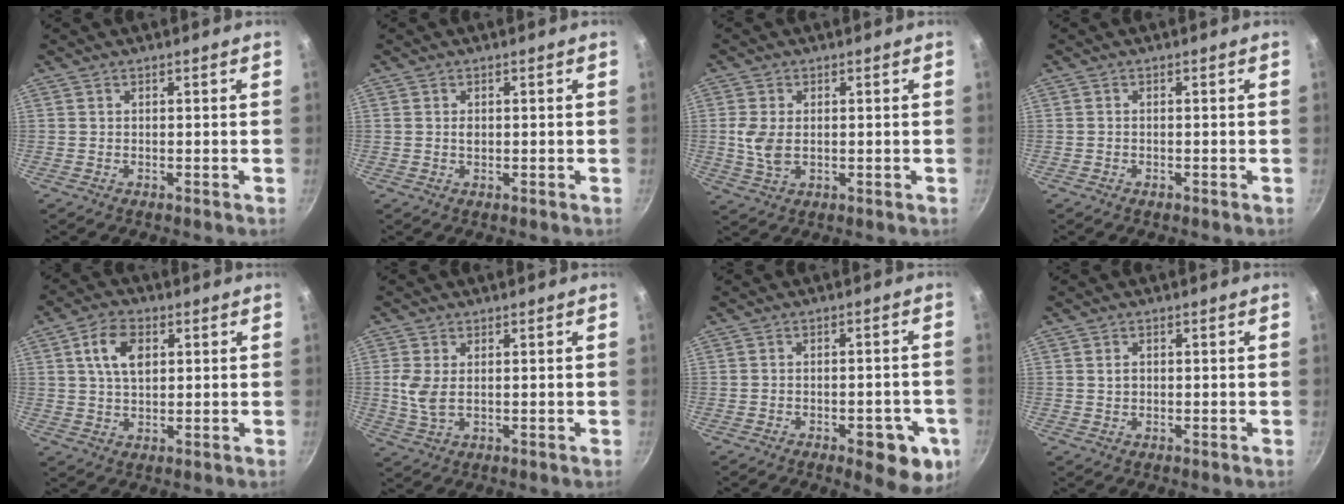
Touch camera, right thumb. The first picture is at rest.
{"total": 1.1, "force": [0.1, 0.7, 0.8], "torque": [-0.010, 0.000, 0.004]}
{"total": 5.4, "force": [0.2, 3.3, 4.2], "torque": [-0.097, -0.003, 0.007]}
{"total": 0.6, "force": [-0.4, 0.4, 0.3], "torque": [-0.005, 0.001, -0.007]}
{"total": 7.9, "force": [2.4, 4.7, 5.9], "torque": [-0.098, -0.001, 0.042]}
{"total": 4.9, "force": [0.4, 2.8, 4.0], "torque": [-0.099, -0.004, 0.012]}
{"total": 9.6, "force": [-4.4, 4.0, 7.5], "torque": [-0.068, 0.019, -0.050]}
{"total": 1.5, "force": [0.2, 1.1, 0.9], "torque": [-0.012, 0.001, 0.006]}